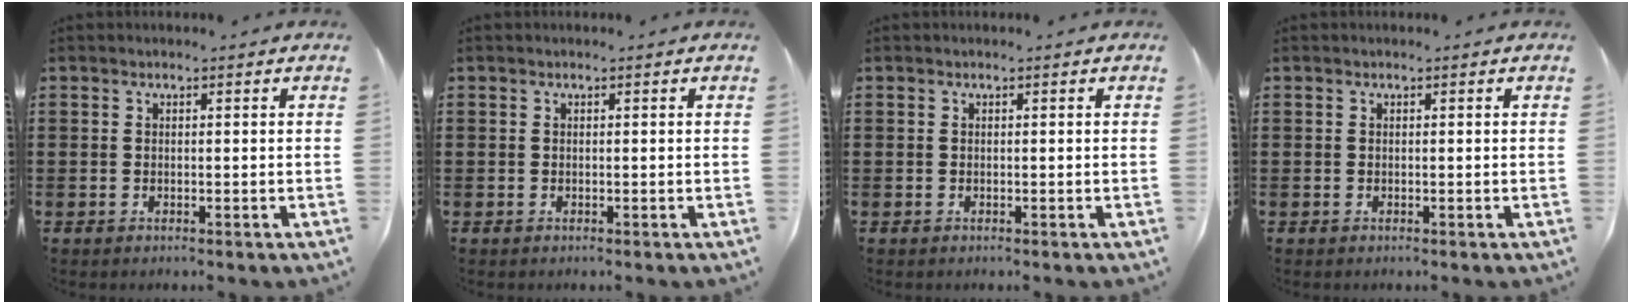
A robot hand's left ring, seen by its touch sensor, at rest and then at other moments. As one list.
[{"total": 0.0}, {"total": 0.0}, {"total": 0.0}]